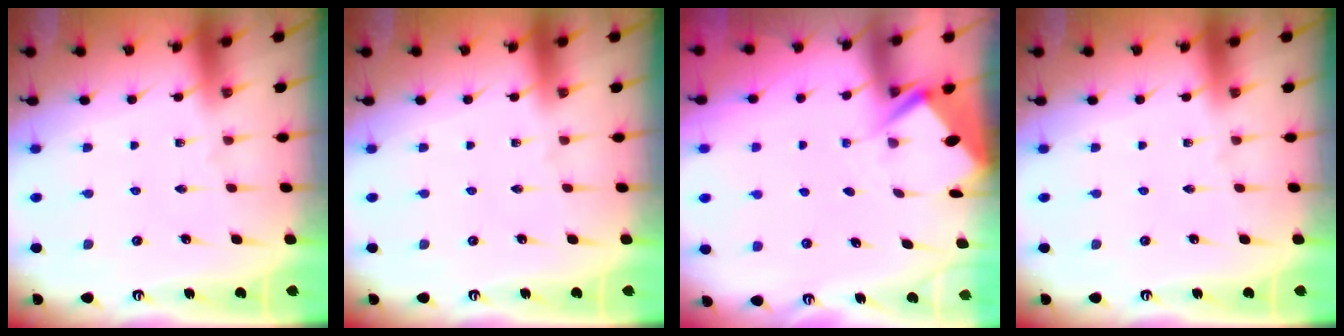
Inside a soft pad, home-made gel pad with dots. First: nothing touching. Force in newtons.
{"total": 0.0}
{"total": 2.9, "press": 2.8, "slide": 0.4}
{"total": 0.0}